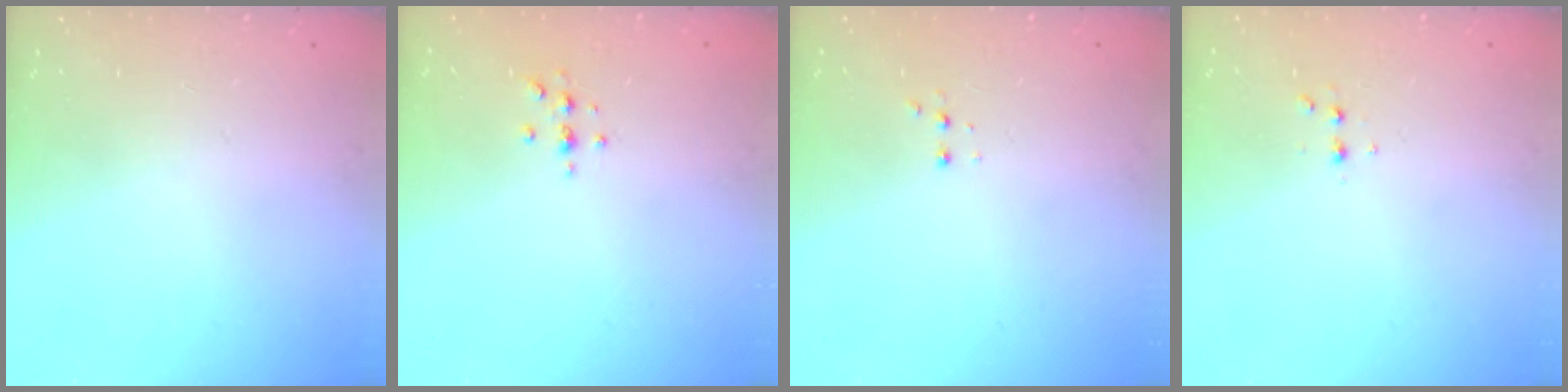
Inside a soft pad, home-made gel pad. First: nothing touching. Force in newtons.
{"total": 3.3, "press": 3.2, "slide": 0.4}
{"total": 3.3, "press": 3.2, "slide": 0.7}
{"total": 2.6, "press": 2.5, "slide": 0.8}